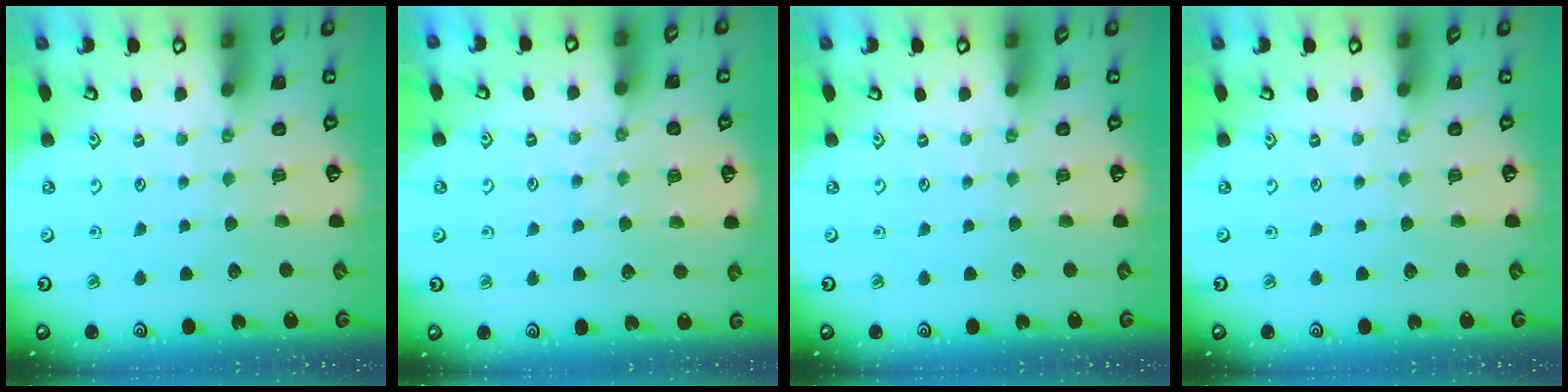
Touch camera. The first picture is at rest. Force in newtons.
{"total": 7.3, "press": 7.2, "slide": 0.8}
{"total": 0.0}
{"total": 0.0}